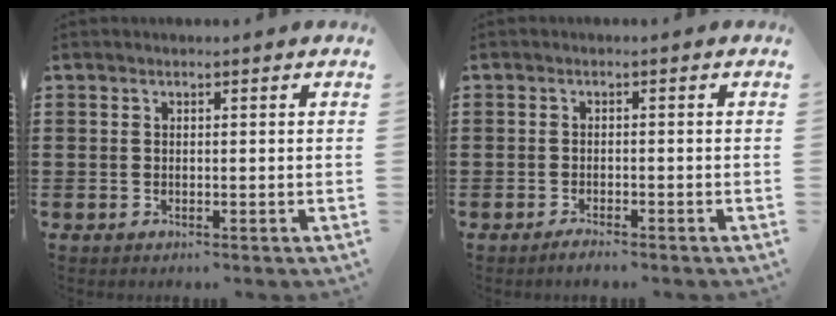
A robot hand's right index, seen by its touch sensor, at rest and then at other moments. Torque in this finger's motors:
{"motor_torque": [0.69, 1.45, -0.50, -0.21]}